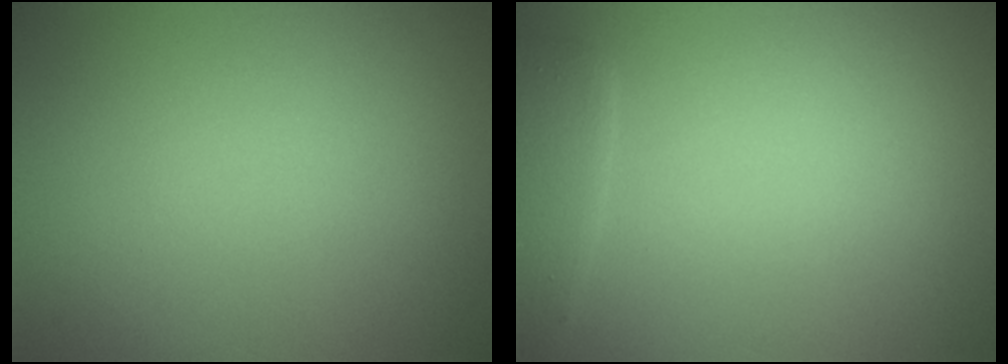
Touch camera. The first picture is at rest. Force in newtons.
{"total": 1.2, "press": 1.2, "slide": 0.1}